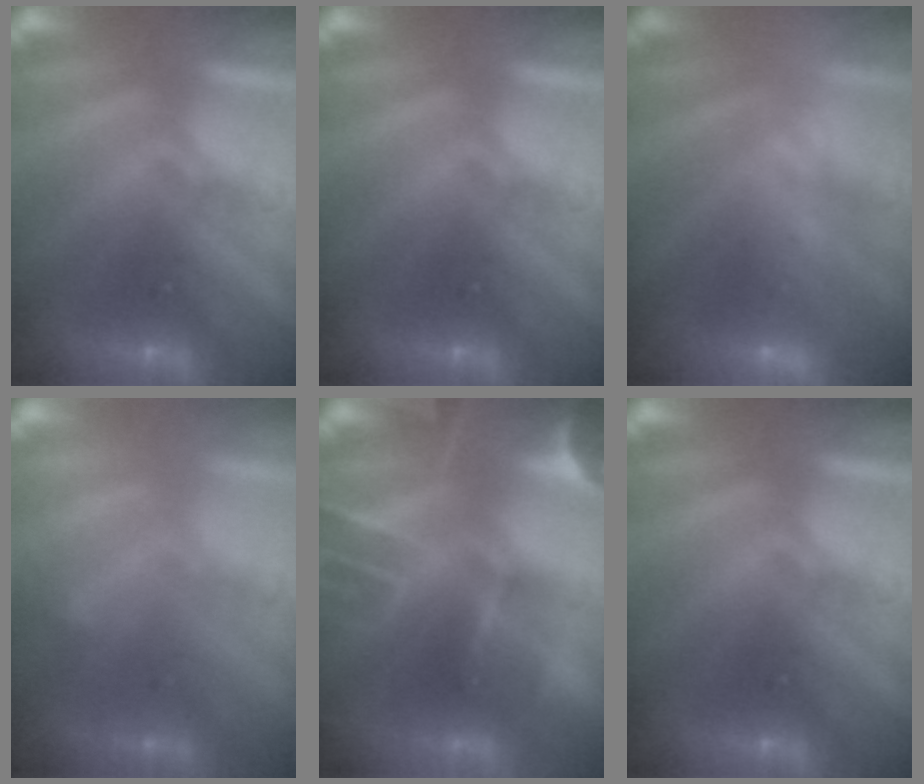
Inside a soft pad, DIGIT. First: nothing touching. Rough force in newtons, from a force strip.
{"total": 0.0}
{"total": 2.6}
{"total": 2.5}
{"total": 12.7}
{"total": 0.0}